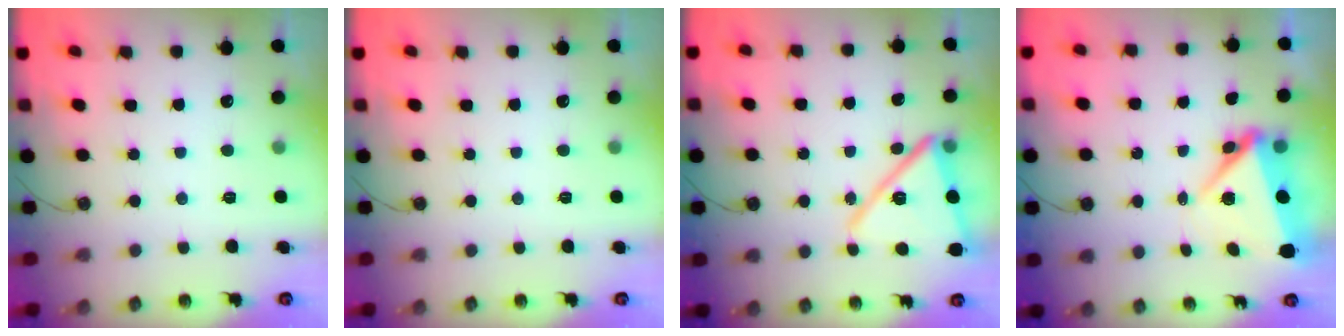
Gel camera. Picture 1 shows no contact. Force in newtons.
{"total": 0.0}
{"total": 17.4, "press": 17.4, "slide": 1.3}
{"total": 7.3, "press": 7.0, "slide": 1.8}